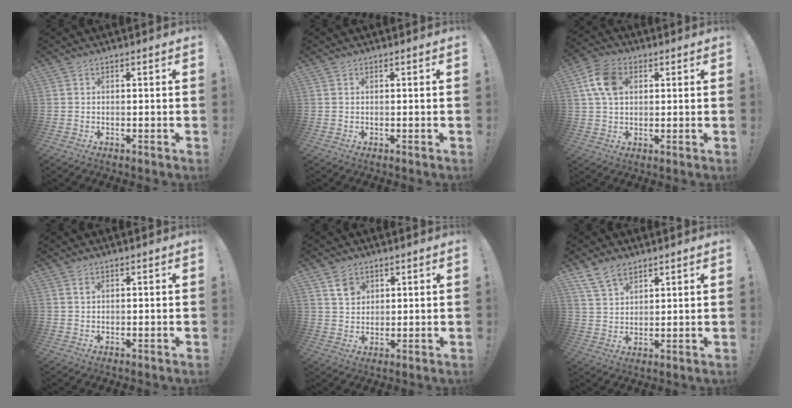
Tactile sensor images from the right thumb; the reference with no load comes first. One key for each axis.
{"total": 0.0}
{"total": 10.2, "fx": 2.6, "fy": 7.1, "fz": 6.8, "tx": -0.130, "ty": 0.012, "tz": 0.053}
{"total": 0.7, "fx": 0.4, "fy": 0.3, "fz": 0.5, "tx": -0.003, "ty": -0.002, "tz": 0.005}
{"total": 5.3, "fx": 3.2, "fy": 3.9, "fz": 1.5, "tx": -0.003, "ty": -0.019, "tz": 0.056}
{"total": 8.1, "fx": 6.0, "fy": 4.5, "fz": 3.2, "tx": -0.062, "ty": -0.024, "tz": 0.118}